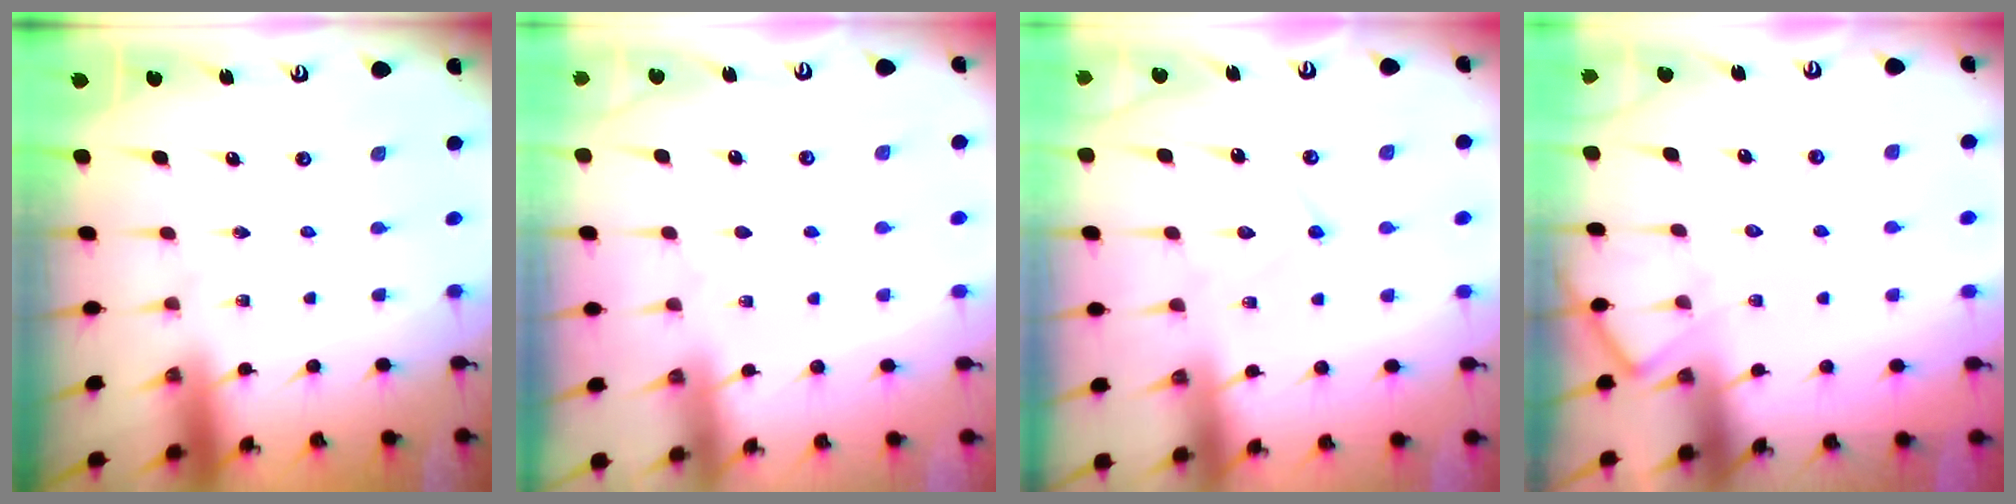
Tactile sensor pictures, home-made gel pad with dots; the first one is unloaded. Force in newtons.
{"total": 2.8, "press": 2.8, "slide": 0.4}
{"total": 5.7, "press": 5.7, "slide": 0.6}
{"total": 7.5, "press": 7.4, "slide": 0.7}